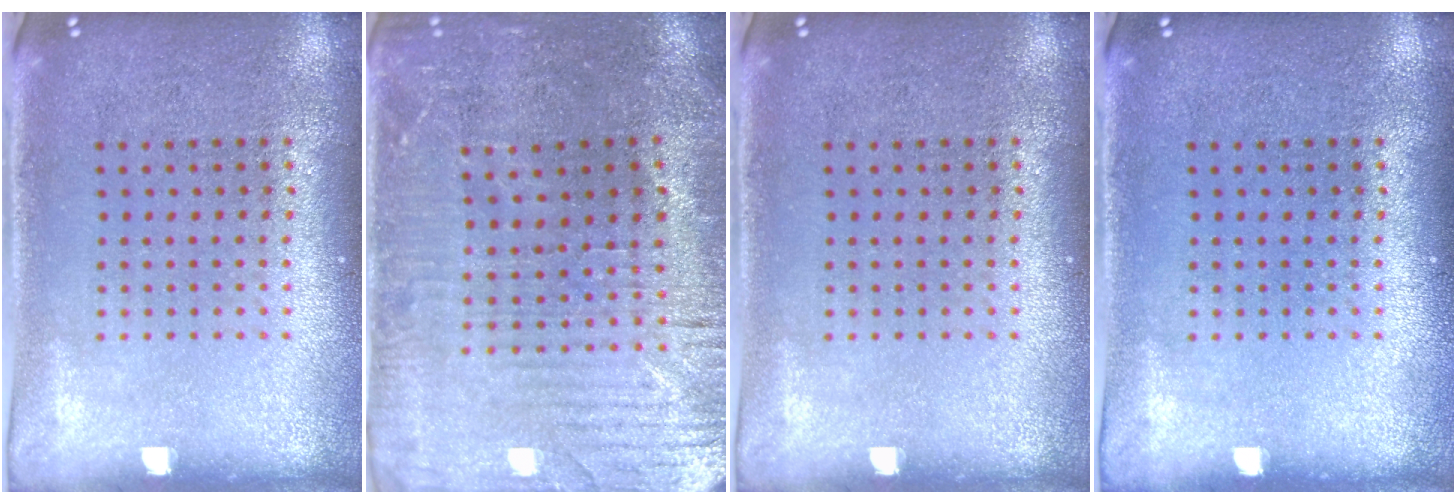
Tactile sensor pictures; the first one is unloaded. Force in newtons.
{"total": 1.8, "press": 1.8, "slide": 0.5}
{"total": 0.0}
{"total": 0.0}